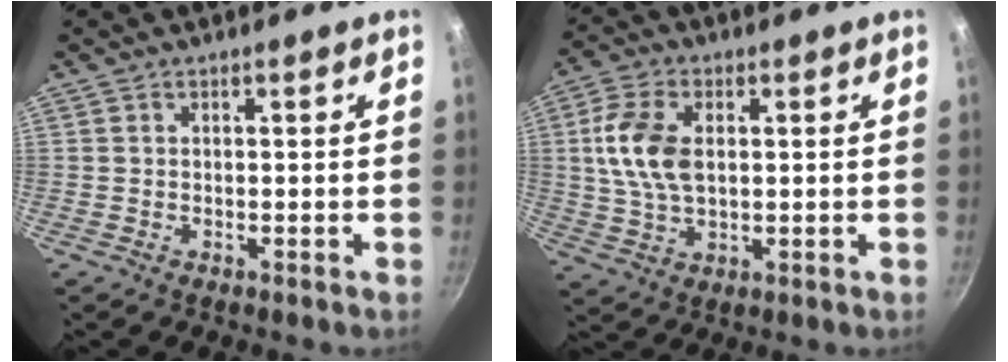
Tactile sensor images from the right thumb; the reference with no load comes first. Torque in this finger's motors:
{"motor_torque": [0.28, 0.33, 1.09, 0.08, 0.38]}